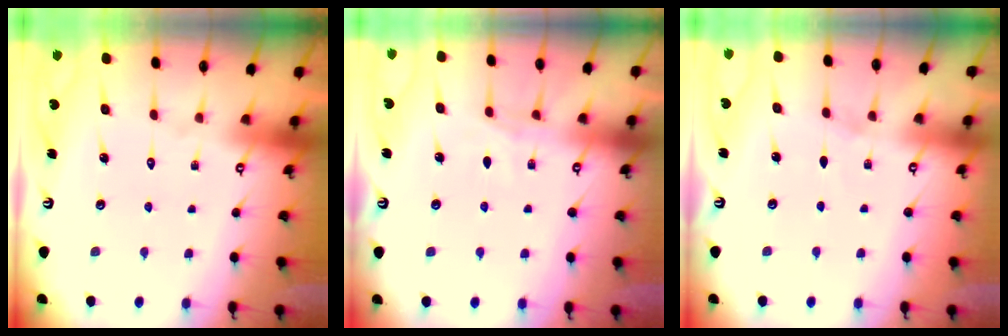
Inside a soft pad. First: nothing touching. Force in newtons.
{"total": 6.3, "press": 6.3, "slide": 0.5}
{"total": 5.0, "press": 4.4, "slide": 2.5}